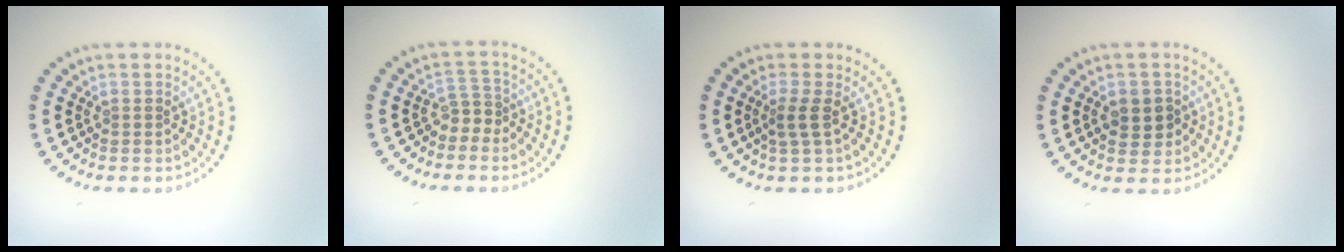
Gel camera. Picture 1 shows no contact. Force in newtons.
{"total": 1.8, "press": 1.1, "slide": 1.4}
{"total": 1.8, "press": 1.3, "slide": 1.3}
{"total": 2.3, "press": 2.2, "slide": 0.7}